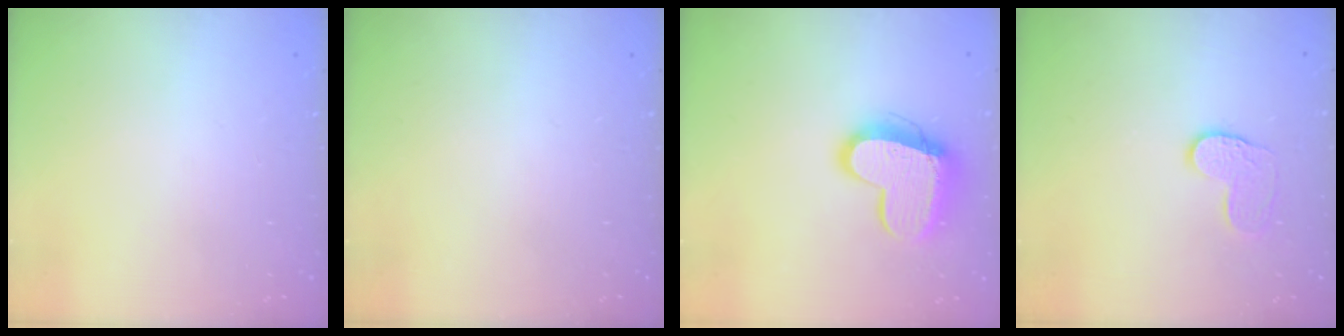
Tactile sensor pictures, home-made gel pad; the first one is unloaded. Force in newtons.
{"total": 0.0}
{"total": 14.7, "press": 14.7, "slide": 1.3}
{"total": 7.6, "press": 7.6, "slide": 0.4}